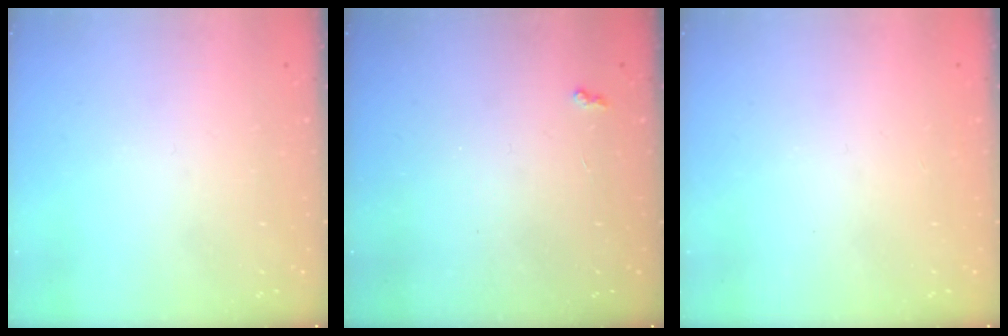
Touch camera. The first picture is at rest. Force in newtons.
{"total": 4.2, "press": 4.1, "slide": 0.5}
{"total": 0.9, "press": 0.9, "slide": 0.1}